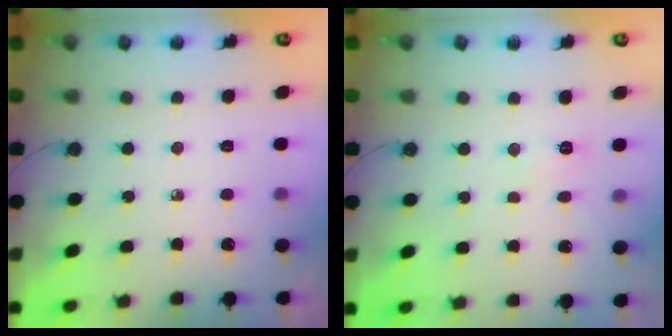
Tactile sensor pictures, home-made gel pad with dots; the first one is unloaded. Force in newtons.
{"total": 4.1, "press": 4.0, "slide": 1.0}